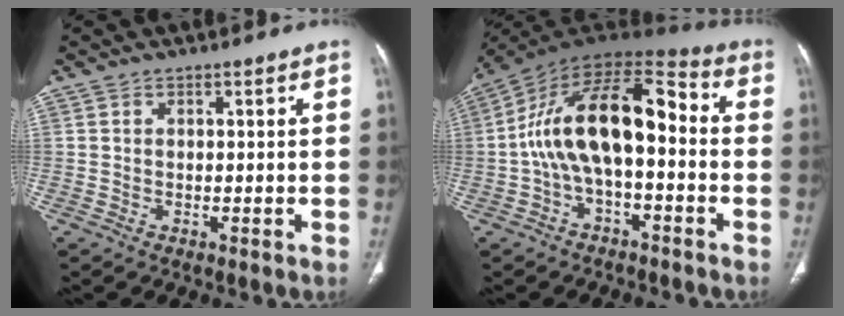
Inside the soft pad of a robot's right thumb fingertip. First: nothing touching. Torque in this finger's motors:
{"motor_torque": [2.24, 2.77, 1.65, -1.12, 0.44]}